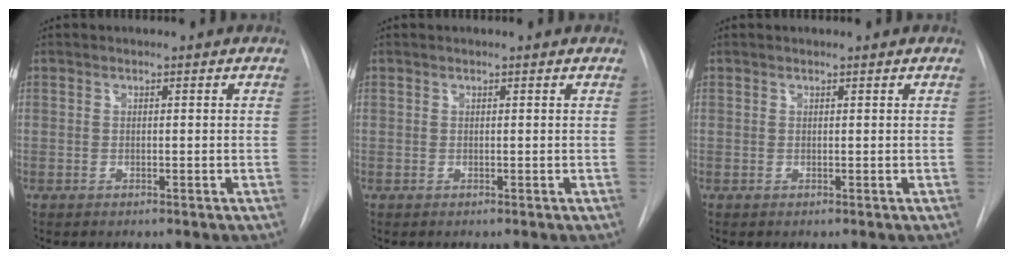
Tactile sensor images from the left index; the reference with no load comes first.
{"total": 0.0}
{"total": 0.0}